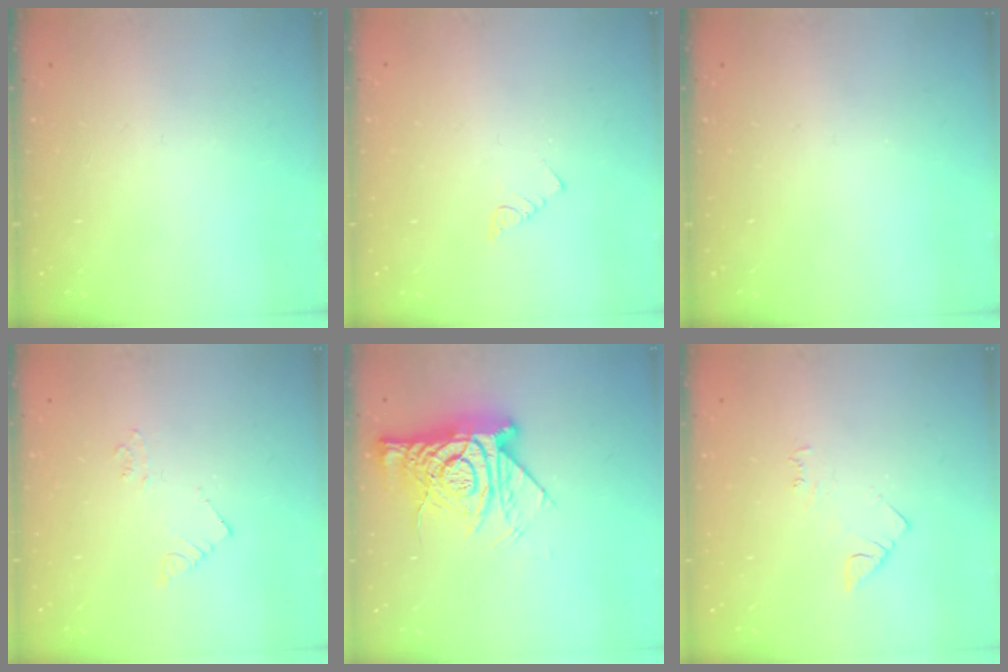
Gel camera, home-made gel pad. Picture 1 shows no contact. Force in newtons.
{"total": 2.8, "press": 2.7, "slide": 0.3}
{"total": 0.0}
{"total": 2.3, "press": 2.3, "slide": 0.1}
{"total": 16.6, "press": 16.6, "slide": 1.8}
{"total": 3.5, "press": 3.5, "slide": 0.5}